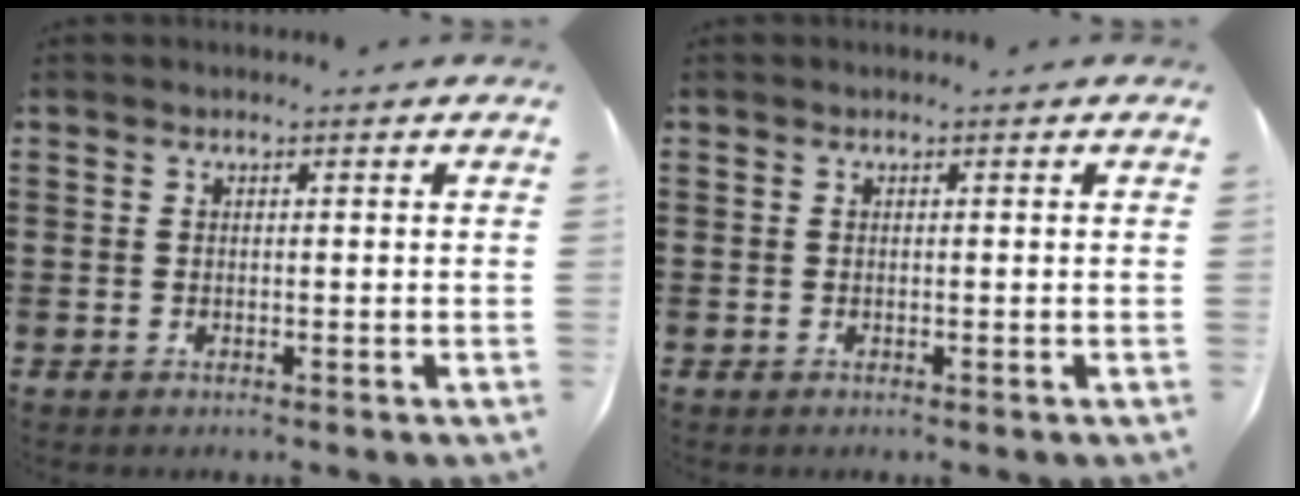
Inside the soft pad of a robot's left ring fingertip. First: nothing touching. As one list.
[{"total": 0.0}]